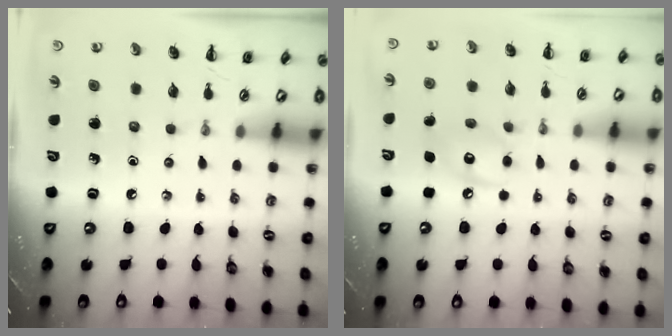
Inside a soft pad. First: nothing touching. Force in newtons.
{"total": 8.6, "press": 8.5, "slide": 0.6}